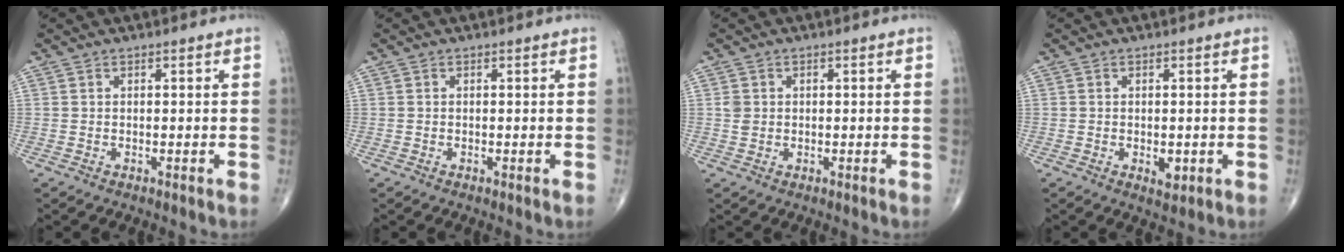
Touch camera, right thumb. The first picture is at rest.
{"total": 0.0}
{"total": 1.9, "force": [0.2, 1.7, 0.9], "torque": [-0.011, 0.003, 0.007]}
{"total": 2.5, "force": [-0.5, 1.3, 2.0], "torque": [-0.020, -0.004, -0.005]}